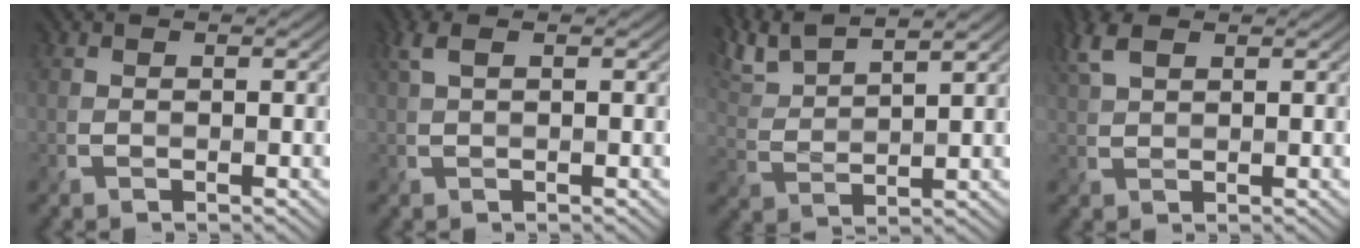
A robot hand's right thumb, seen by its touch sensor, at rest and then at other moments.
{"total": 1.8, "force": [0.7, 0.5, 1.6], "torque": [-0.043, 0.006, 0.013]}
{"total": 7.4, "force": [6.0, 1.4, 4.1], "torque": [-0.095, 0.018, 0.121]}
{"total": 4.0, "force": [2.3, 1.7, 2.8], "torque": [-0.078, 0.014, 0.049]}